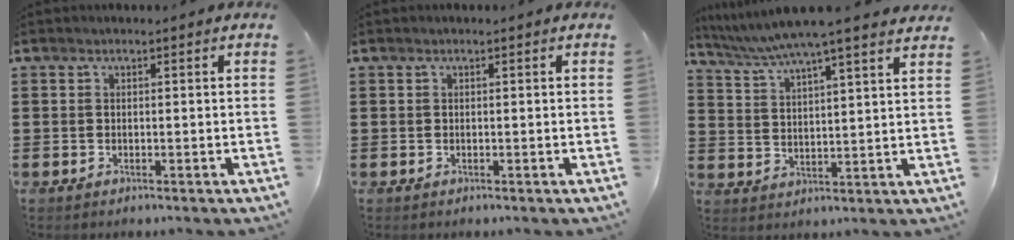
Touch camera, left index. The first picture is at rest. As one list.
[{"total": 0.0}, {"total": 6.2, "force": [5.6, -0.6, 2.6], "torque": [-0.071, -0.031, 0.095]}]